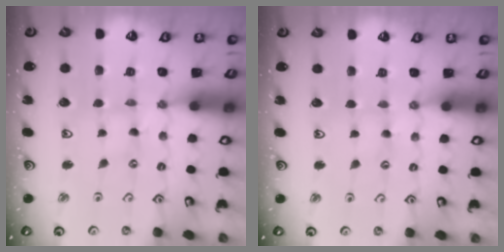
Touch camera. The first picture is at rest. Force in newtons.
{"total": 1.7, "press": 1.6, "slide": 0.3}